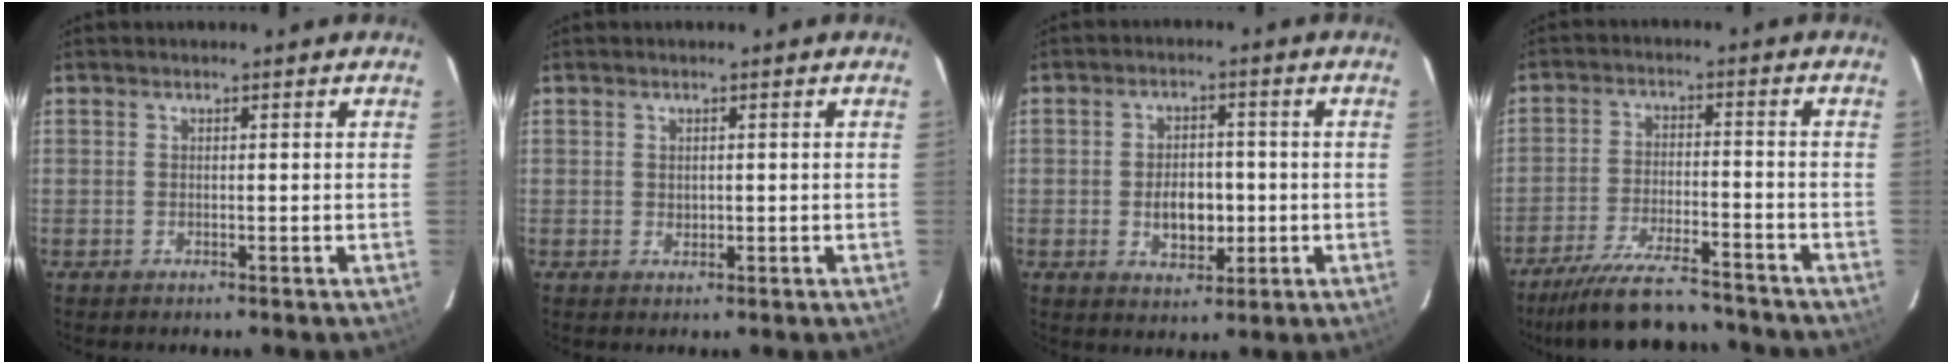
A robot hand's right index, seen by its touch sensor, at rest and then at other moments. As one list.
[{"total": 1.0, "force": [0.2, 0.8, 0.5], "torque": [-0.007, 0.003, 0.006]}, {"total": 6.6, "force": [-1.1, 4.2, 5.0], "torque": [-0.090, 0.004, -0.011]}, {"total": 16.6, "force": [-14.9, 3.0, 6.6], "torque": [-0.144, -0.017, -0.232]}]